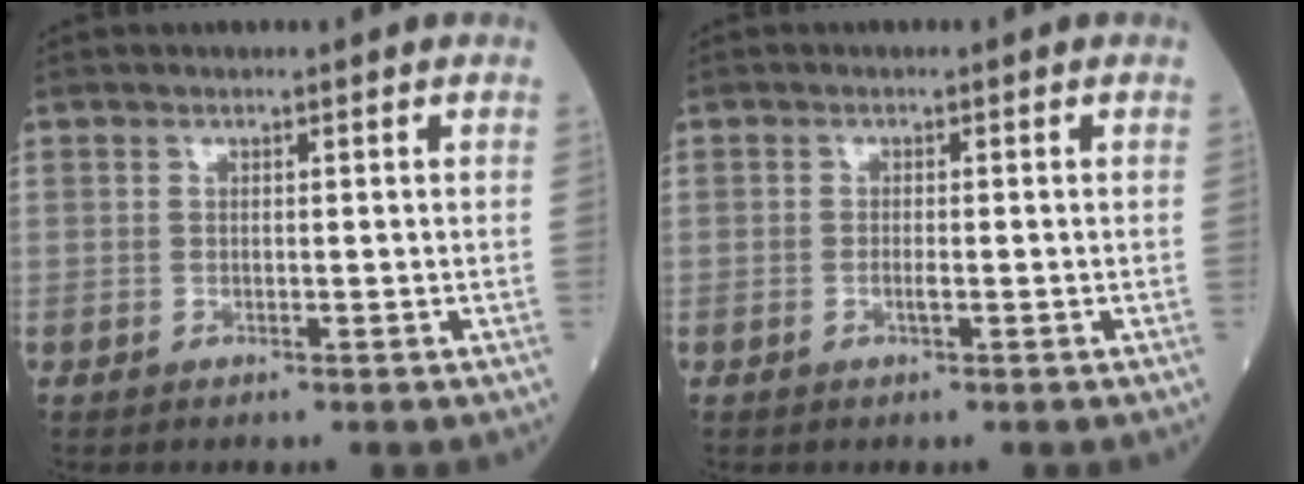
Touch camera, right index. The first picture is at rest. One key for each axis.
{"total": 0.9, "fx": -0.3, "fy": 0.0, "fz": 0.8, "tx": -0.021, "ty": -0.001, "tz": -0.007}